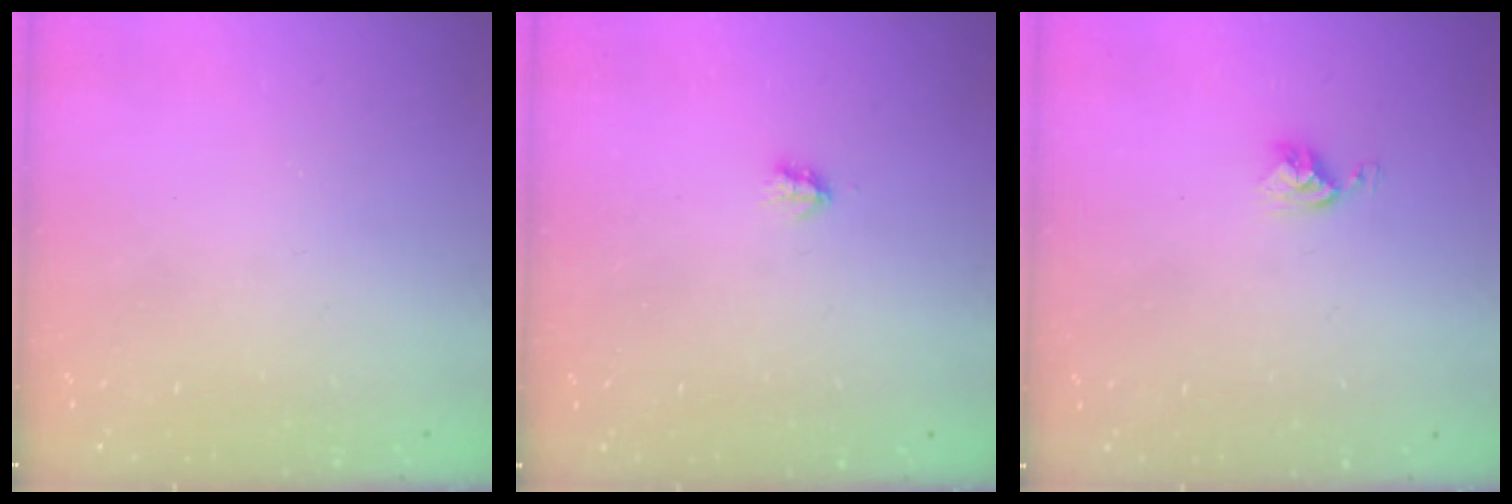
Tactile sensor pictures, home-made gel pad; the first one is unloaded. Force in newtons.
{"total": 1.7, "press": 1.7, "slide": 0.3}
{"total": 5.2, "press": 5.2, "slide": 0.6}